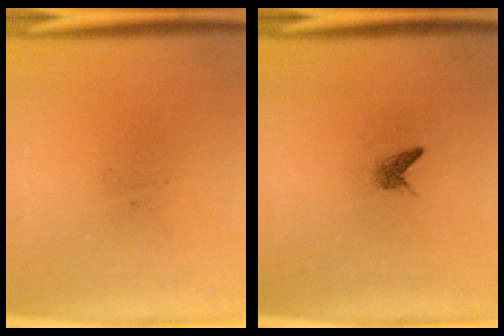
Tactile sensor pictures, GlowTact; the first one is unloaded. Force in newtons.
{"total": 1.0}